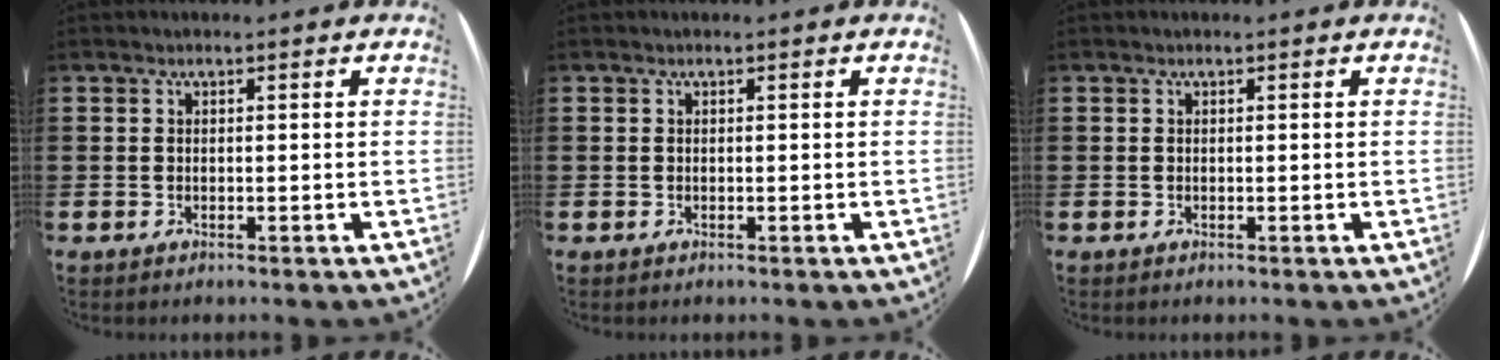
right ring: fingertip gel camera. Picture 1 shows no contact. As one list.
[{"total": 0.0}, {"total": 0.0}]